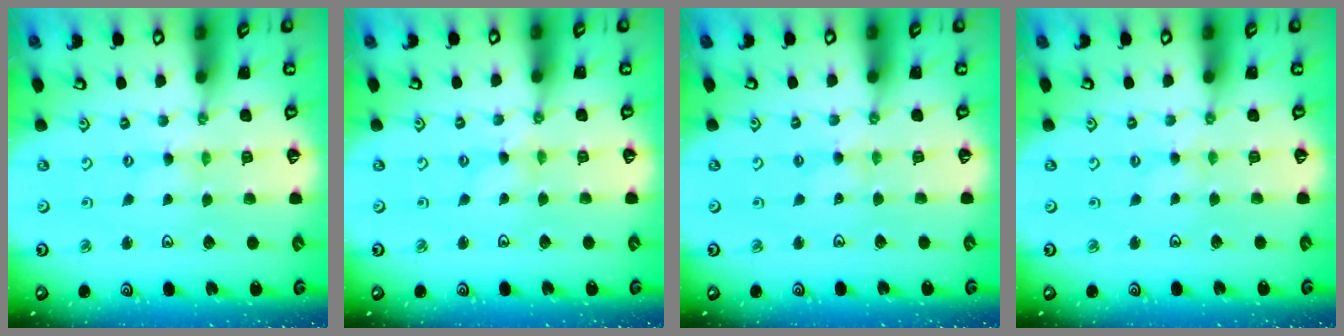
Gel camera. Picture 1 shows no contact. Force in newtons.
{"total": 0.0}
{"total": 1.9, "press": 1.9, "slide": 0.3}
{"total": 2.1, "press": 2.0, "slide": 0.4}